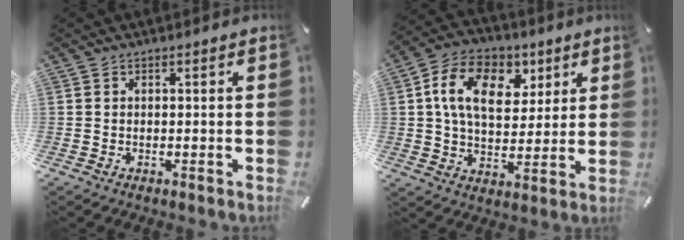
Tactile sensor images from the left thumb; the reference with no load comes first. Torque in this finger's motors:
{"motor_torque": [0.49, 0.66, 1.67, -1.10, 0.28]}